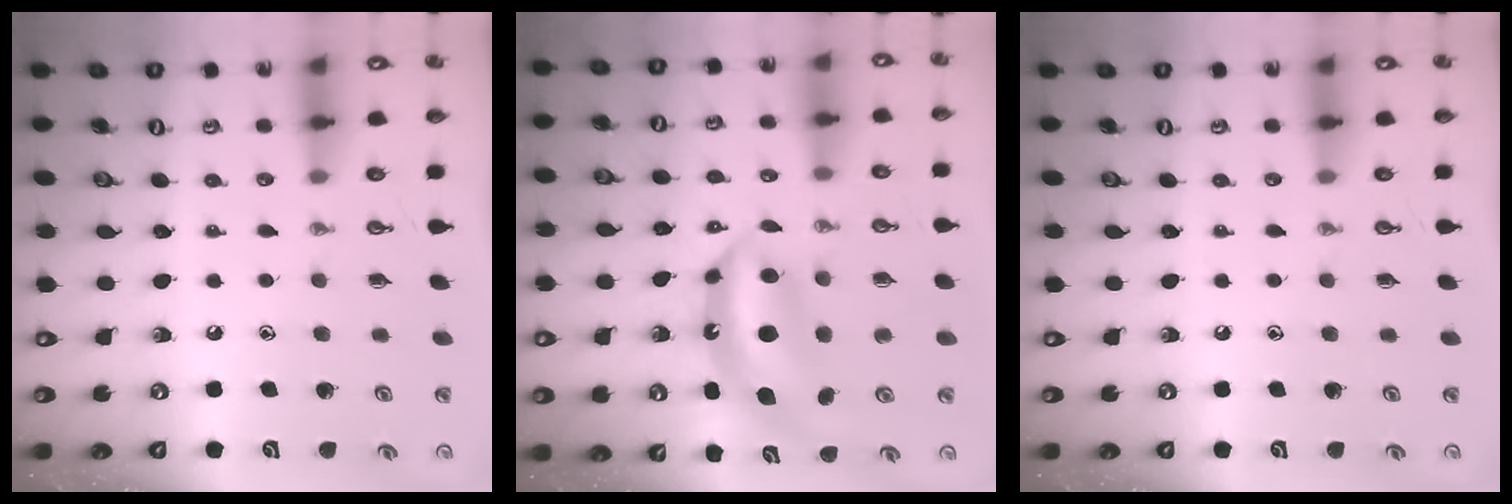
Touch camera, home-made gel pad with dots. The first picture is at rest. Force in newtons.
{"total": 7.8, "press": 7.7, "slide": 0.6}
{"total": 0.0}